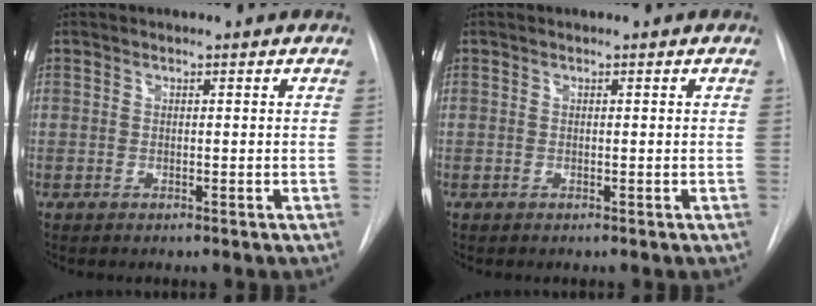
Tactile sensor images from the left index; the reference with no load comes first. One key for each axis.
{"total": 0.0}